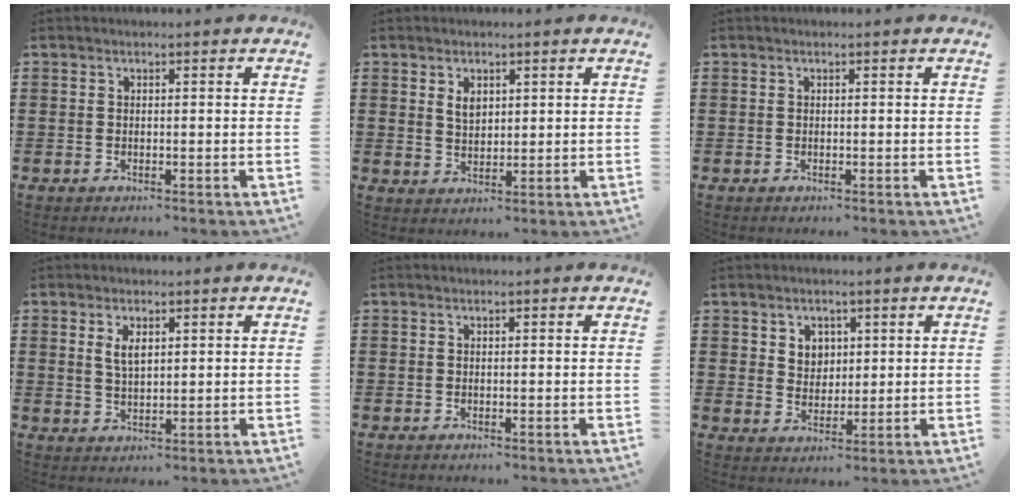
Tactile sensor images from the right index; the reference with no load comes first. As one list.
[{"total": 2.5, "force": [1.3, 1.6, 1.4], "torque": [-0.025, 0.002, 0.022]}, {"total": 0.0}, {"total": 2.9, "force": [1.3, 1.2, 2.3], "torque": [-0.048, 0.004, 0.023]}, {"total": 0.0}, {"total": 3.6, "force": [1.8, 3.0, 0.6], "torque": [-0.017, 0.009, 0.032]}]